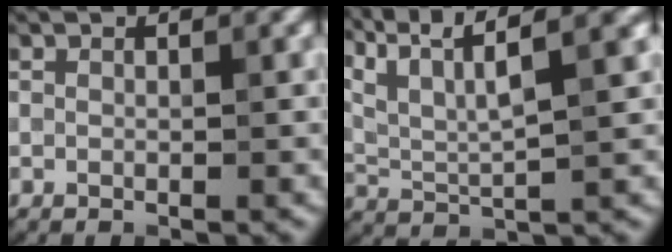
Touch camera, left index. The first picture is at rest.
{"total": 10.2, "force": [6.6, 3.0, 7.2], "torque": [-0.143, 0.034, 0.090]}